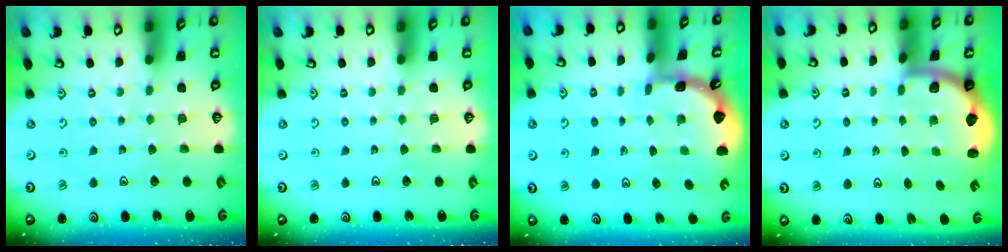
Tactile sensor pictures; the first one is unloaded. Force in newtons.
{"total": 0.0}
{"total": 1.8, "press": 1.8, "slide": 0.2}
{"total": 2.0, "press": 1.9, "slide": 0.5}